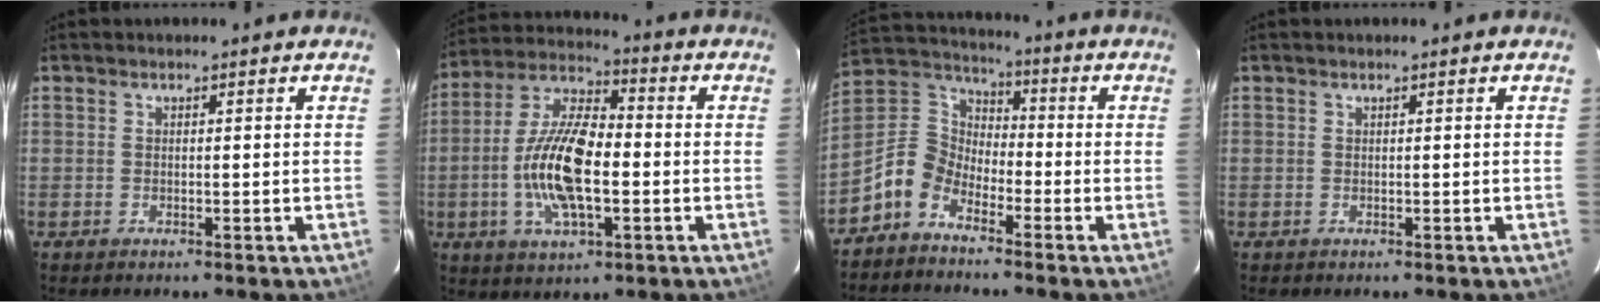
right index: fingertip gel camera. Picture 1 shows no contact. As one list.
[{"total": 15.2, "force": [-2.8, 6.1, 13.6], "torque": [-0.280, 0.004, -0.056]}, {"total": 8.6, "force": [-6.0, 5.3, 3.2], "torque": [-0.073, 0.032, -0.140]}, {"total": 0.0}]